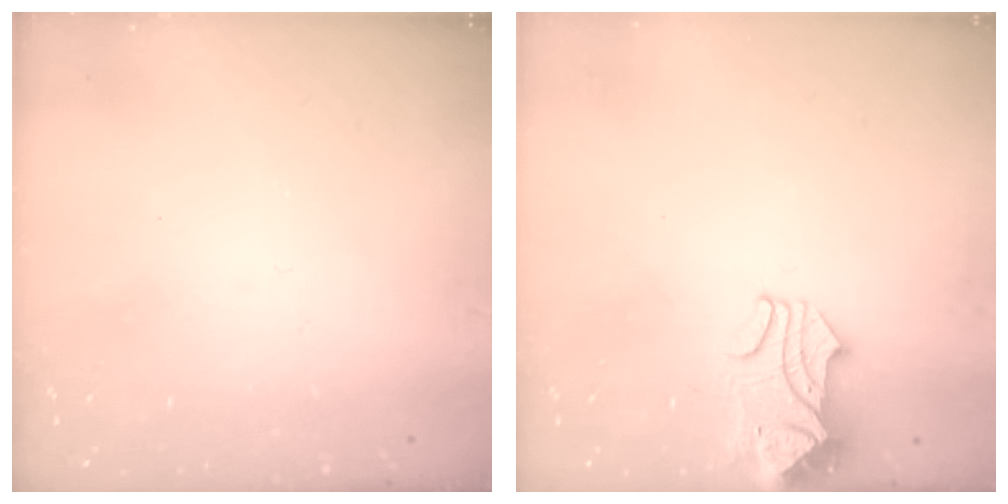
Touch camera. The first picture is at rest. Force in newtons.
{"total": 2.2, "press": 2.2, "slide": 0.6}